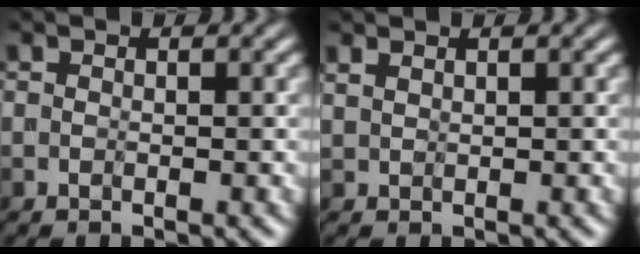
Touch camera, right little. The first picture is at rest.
{"total": 1.2, "force": [1.0, 0.5, 0.5], "torque": [-0.021, 0.003, 0.024]}